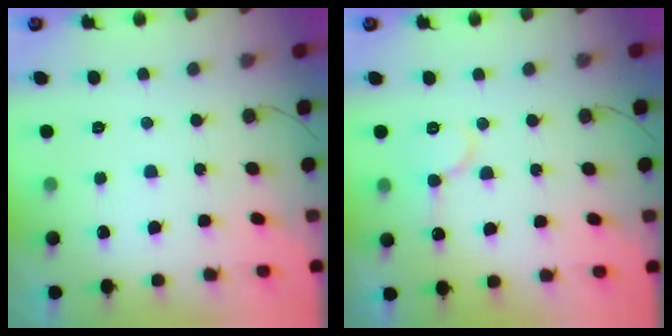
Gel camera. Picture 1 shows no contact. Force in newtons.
{"total": 8.8, "press": 8.7, "slide": 1.2}